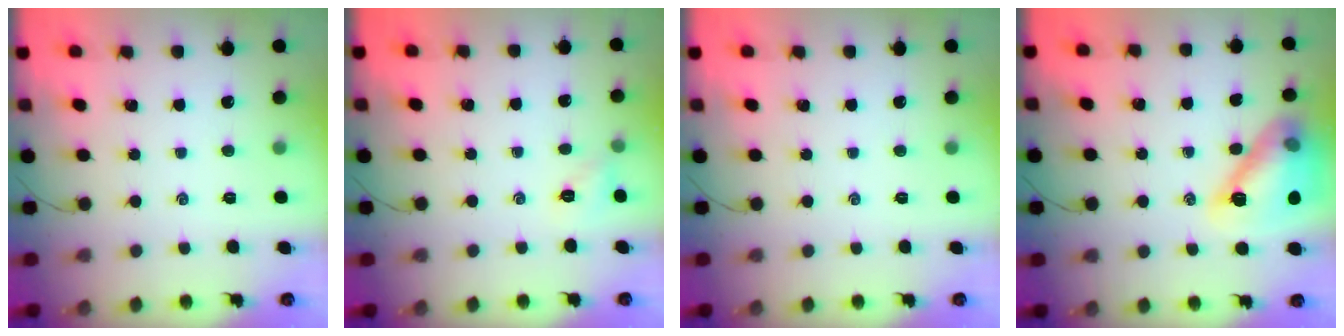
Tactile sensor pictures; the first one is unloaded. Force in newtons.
{"total": 3.8, "press": 3.8, "slide": 0.2}
{"total": 0.0}
{"total": 14.7, "press": 14.7, "slide": 0.9}